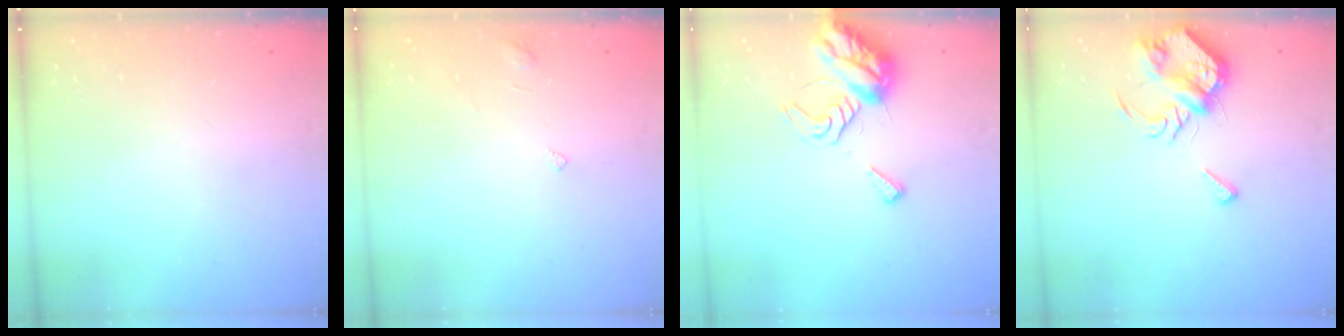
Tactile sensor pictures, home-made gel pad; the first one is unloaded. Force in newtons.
{"total": 3.3, "press": 3.3, "slide": 0.2}
{"total": 9.7, "press": 9.7, "slide": 0.4}
{"total": 8.1, "press": 8.1, "slide": 0.5}